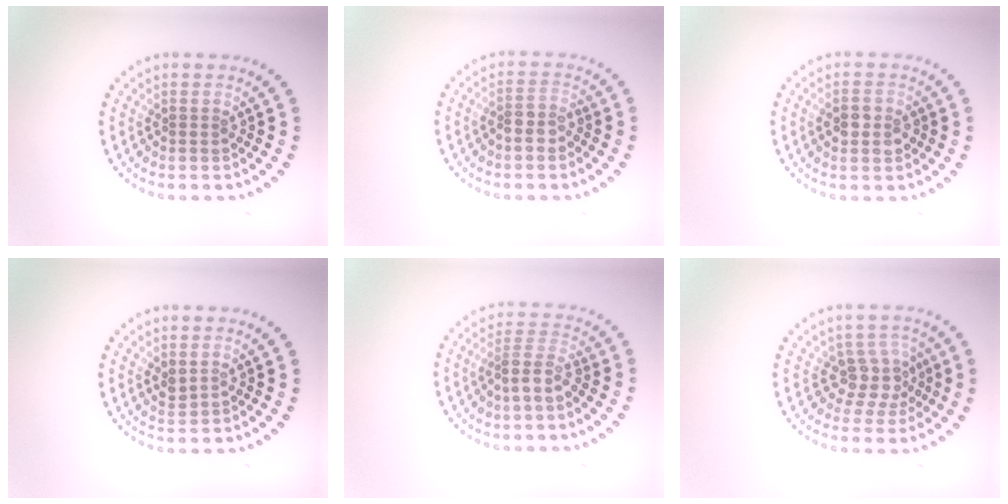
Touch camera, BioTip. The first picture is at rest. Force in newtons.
{"total": 2.1, "press": 1.9, "slide": 0.9}
{"total": 2.8, "press": 2.8, "slide": 0.1}
{"total": 1.0, "press": 1.0, "slide": 0.3}
{"total": 2.6, "press": 2.0, "slide": 1.6}
{"total": 2.9, "press": 2.4, "slide": 1.7}